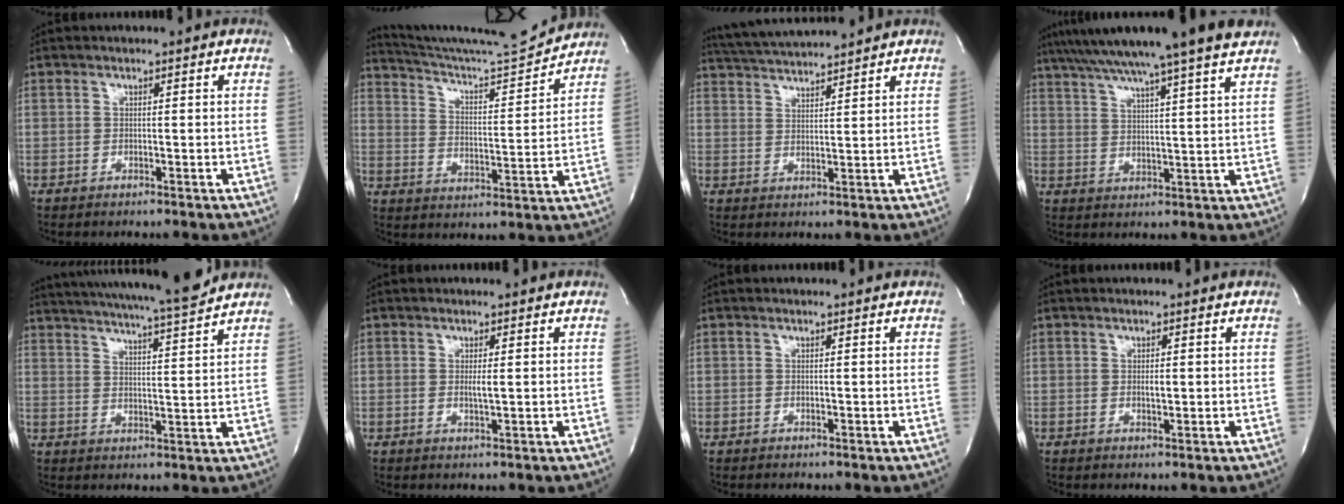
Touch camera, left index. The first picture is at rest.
{"total": 14.7, "force": [14.4, -1.1, 3.1], "torque": [-0.056, -0.030, 0.225]}
{"total": 9.0, "force": [8.5, -0.7, 2.7], "torque": [-0.055, 0.022, 0.145]}
{"total": 17.7, "force": [14.7, -1.4, 9.6], "torque": [-0.168, 0.012, 0.210]}
{"total": 16.5, "force": [15.2, -0.8, 6.3], "torque": [-0.112, -0.020, 0.216]}
{"total": 1.3, "force": [0.2, 0.0, 1.3], "torque": [-0.027, -0.003, 0.003]}
{"total": 0.0}
{"total": 1.0, "force": [0.1, 0.4, 0.9], "torque": [-0.015, -0.002, 0.003]}